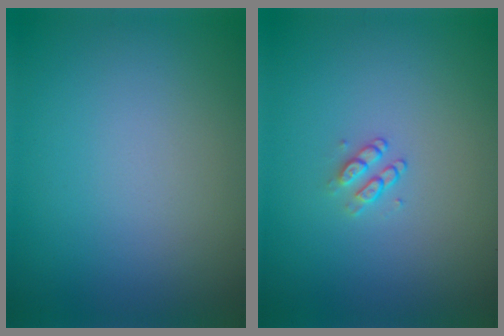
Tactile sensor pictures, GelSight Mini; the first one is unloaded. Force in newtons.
{"total": 1.1, "press": 0.8, "slide": 0.7}